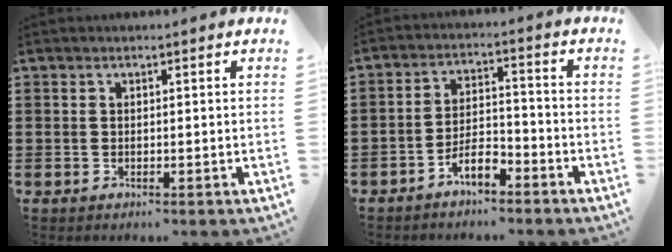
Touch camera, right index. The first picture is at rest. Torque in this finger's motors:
{"motor_torque": [1.21, 0.93, 0.50, 0.09]}